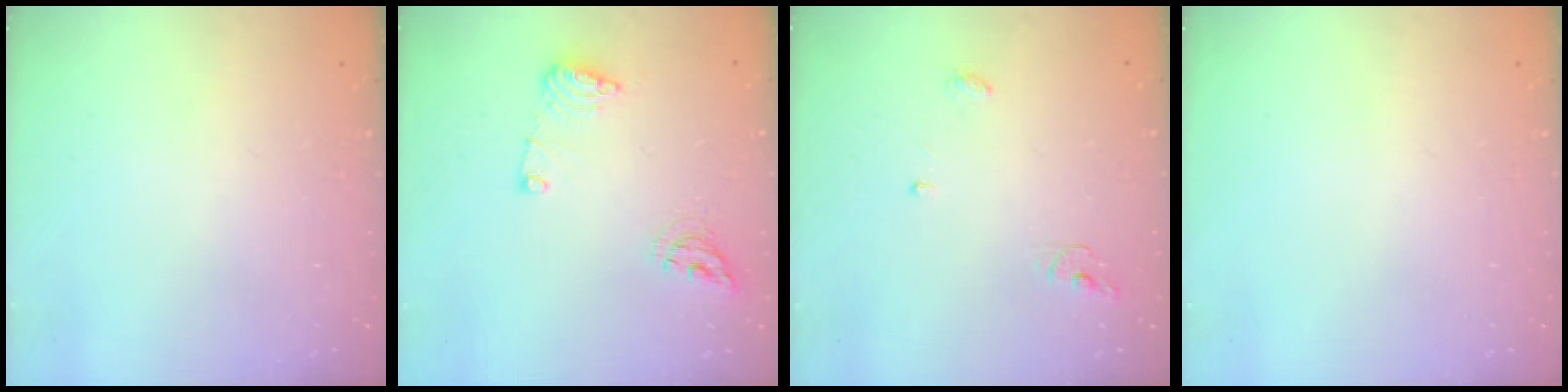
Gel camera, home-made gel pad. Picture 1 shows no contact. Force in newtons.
{"total": 9.0, "press": 8.9, "slide": 0.9}
{"total": 3.9, "press": 3.9, "slide": 0.2}
{"total": 0.0}